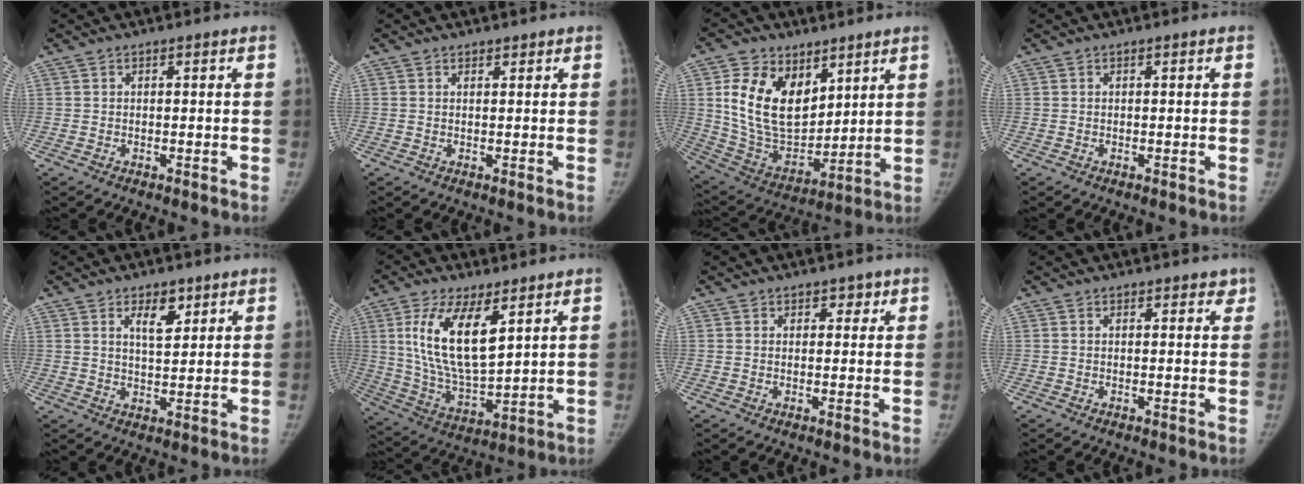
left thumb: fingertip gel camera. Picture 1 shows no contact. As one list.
[{"total": 0.9, "force": [0.8, 0.4, 0.2], "torque": [0.004, -0.006, 0.011]}, {"total": 18.3, "force": [7.2, 11.9, 12.0], "torque": [-0.179, -0.045, 0.153]}, {"total": 0.0}, {"total": 5.5, "force": [3.0, 2.7, 3.7], "torque": [-0.041, -0.021, 0.051]}, {"total": 15.7, "force": [6.2, 6.7, 12.9], "torque": [-0.230, -0.031, 0.128]}, {"total": 2.2, "force": [1.3, 1.5, 0.8], "torque": [0.014, -0.005, 0.014]}, {"total": 1.8, "force": [1.4, 0.9, 0.7], "torque": [0.012, -0.005, 0.011]}]